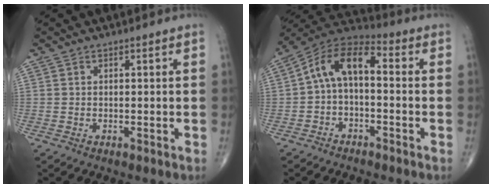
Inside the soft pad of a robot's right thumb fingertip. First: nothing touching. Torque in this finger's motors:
{"motor_torque": [-0.24, 0.48, 0.90, -0.02, 0.34]}